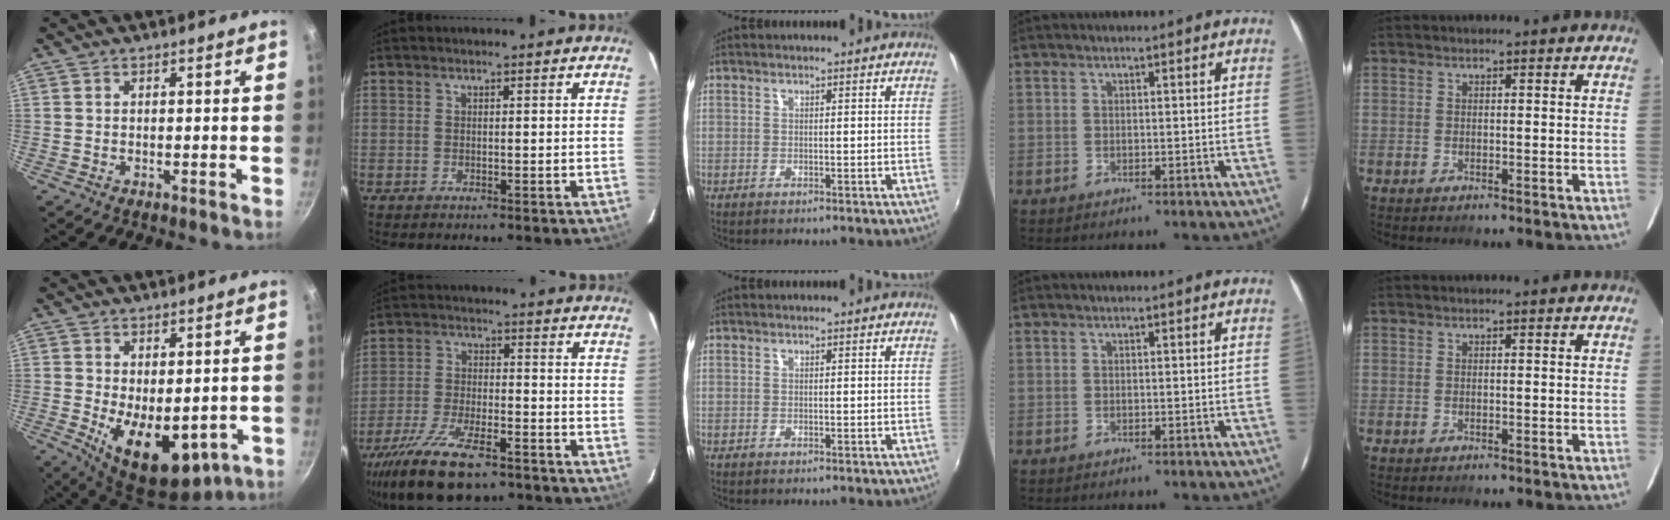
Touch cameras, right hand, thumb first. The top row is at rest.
{"thumb": {"total": 14.0, "force": [-2.8, 7.8, 11.2], "torque": [-0.147, -0.025, -0.021]}, "index": {"total": 17.4, "force": [-12.4, 6.2, 10.5], "torque": [-0.223, -0.042, -0.215]}}